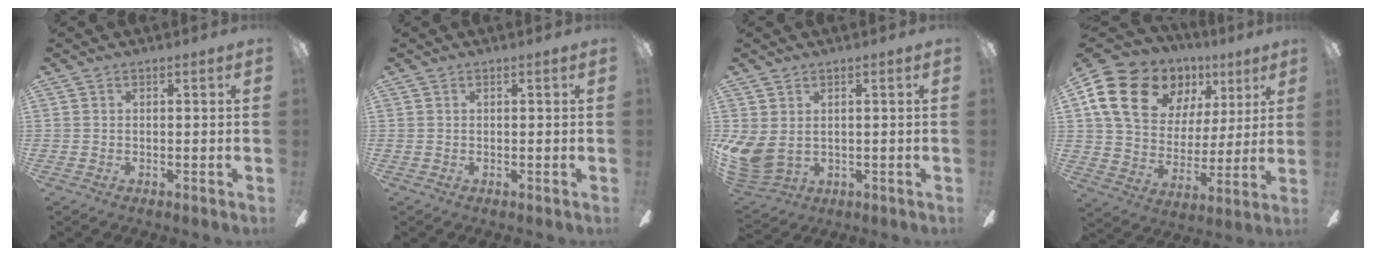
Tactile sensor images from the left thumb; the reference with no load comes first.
{"total": 0.0}
{"total": 6.9, "force": [1.7, 5.1, 4.2], "torque": [-0.112, -0.015, 0.038]}
{"total": 19.0, "force": [9.8, 13.2, 9.5], "torque": [-0.177, -0.032, 0.191]}